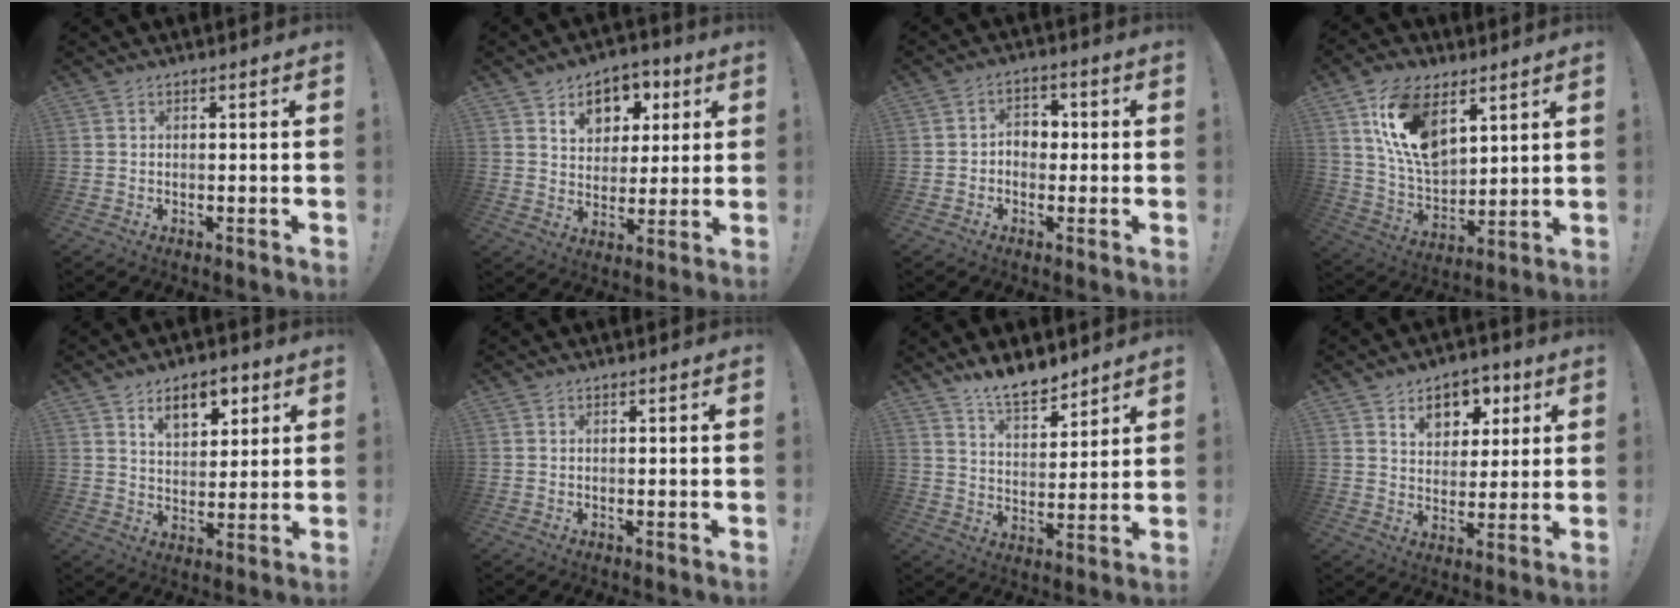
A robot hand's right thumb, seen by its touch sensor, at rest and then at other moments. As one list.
[{"total": 10.2, "force": [5.2, 7.6, 4.3], "torque": [-0.051, -0.029, 0.095]}, {"total": 5.2, "force": [-0.6, 4.1, 3.1], "torque": [-0.052, 0.011, -0.011]}, {"total": 17.0, "force": [8.4, 10.2, 10.7], "torque": [-0.220, -0.039, 0.156]}, {"total": 10.3, "force": [5.7, 6.0, 6.2], "torque": [-0.081, -0.017, 0.101]}, {"total": 0.0}, {"total": 9.9, "force": [8.5, 3.8, 3.4], "torque": [-0.049, -0.063, 0.160]}, {"total": 10.0, "force": [5.4, 7.1, 4.6], "torque": [-0.053, -0.028, 0.098]}]